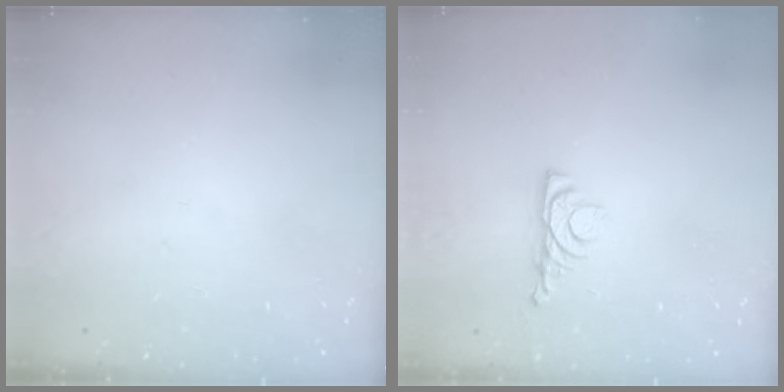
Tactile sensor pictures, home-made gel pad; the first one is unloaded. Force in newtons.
{"total": 4.3, "press": 4.2, "slide": 0.7}